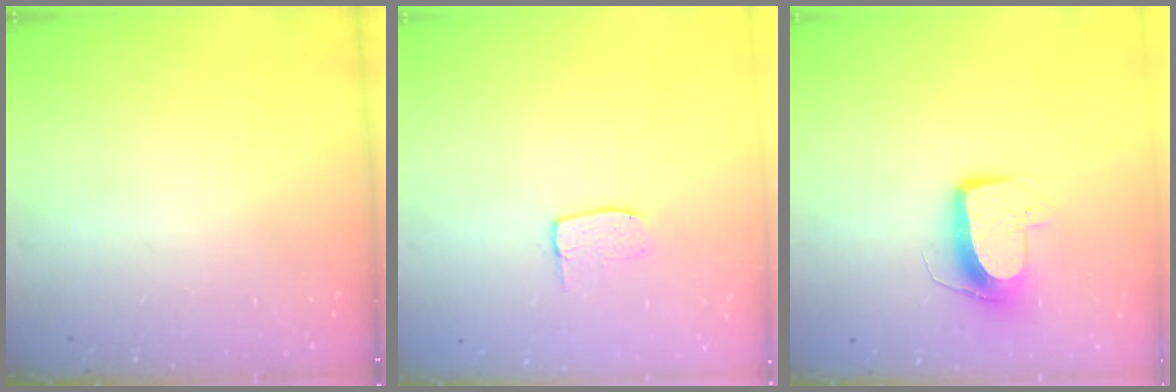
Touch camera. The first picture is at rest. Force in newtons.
{"total": 5.6, "press": 5.6, "slide": 0.3}
{"total": 10.5, "press": 10.5, "slide": 0.4}